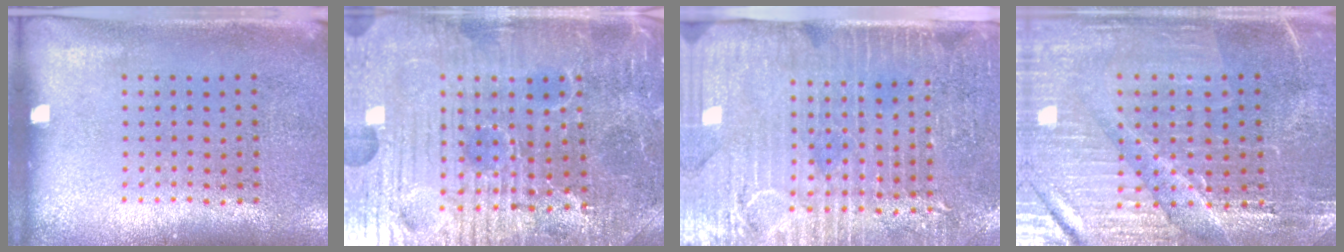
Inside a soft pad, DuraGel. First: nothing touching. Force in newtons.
{"total": 5.2, "press": 5.0, "slide": 1.4}
{"total": 3.6, "press": 3.3, "slide": 1.4}
{"total": 3.4, "press": 3.3, "slide": 0.4}